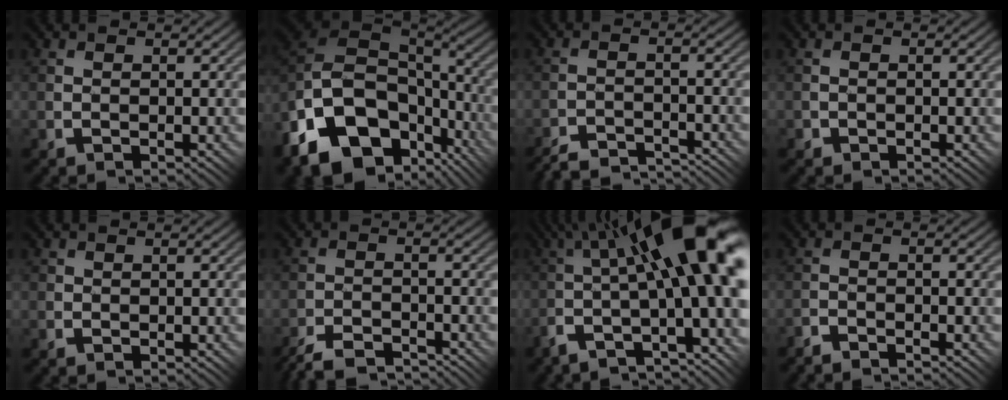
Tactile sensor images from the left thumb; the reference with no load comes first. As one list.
[{"total": 18.0, "force": [-7.8, 12.4, 10.4], "torque": [-0.257, -0.032, -0.122]}, {"total": 5.2, "force": [-5.1, -0.1, 0.8], "torque": [-0.017, 0.002, -0.096]}, {"total": 0.7, "force": [-0.4, 0.5, -0.3], "torque": [0.009, -0.002, -0.008]}, {"total": 1.3, "force": [0.0, 1.3, 0.3], "torque": [0.000, 0.002, 0.001]}, {"total": 6.0, "force": [-5.6, 0.7, 1.9], "torque": [-0.038, 0.002, -0.112]}, {"total": 16.5, "force": [-0.4, 3.6, 16.1], "torque": [-0.235, 0.032, -0.015]}, {"total": 2.2, "force": [-2.2, -0.2, 0.0], "torque": [0.000, 0.006, -0.050]}]